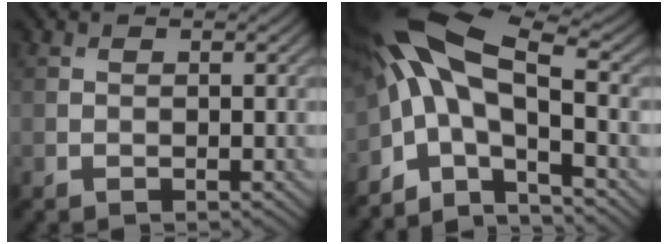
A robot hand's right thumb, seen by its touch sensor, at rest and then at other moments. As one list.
[{"total": 11.9, "force": [-2.7, 5.3, 10.3], "torque": [-0.202, 0.012, -0.068]}]